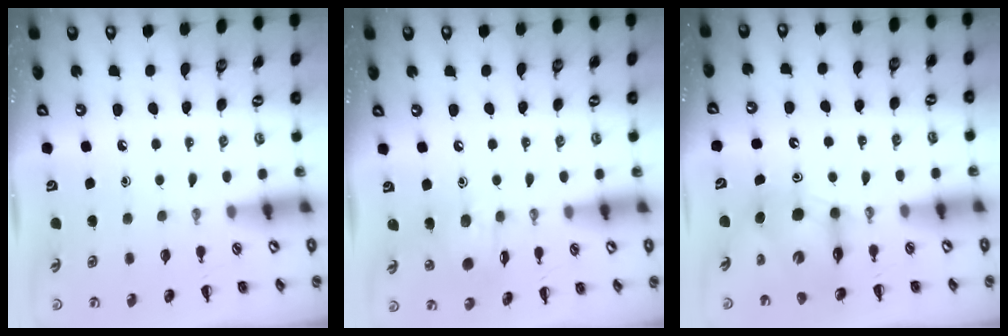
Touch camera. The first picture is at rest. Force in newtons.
{"total": 8.9, "press": 8.8, "slide": 1.2}
{"total": 7.1, "press": 7.0, "slide": 1.2}